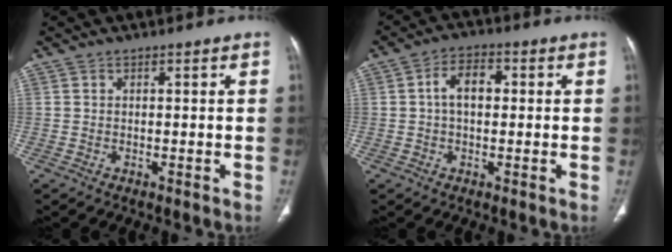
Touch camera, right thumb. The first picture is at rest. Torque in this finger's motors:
{"motor_torque": [0.82, 2.56, 1.16, -0.10, 0.09]}